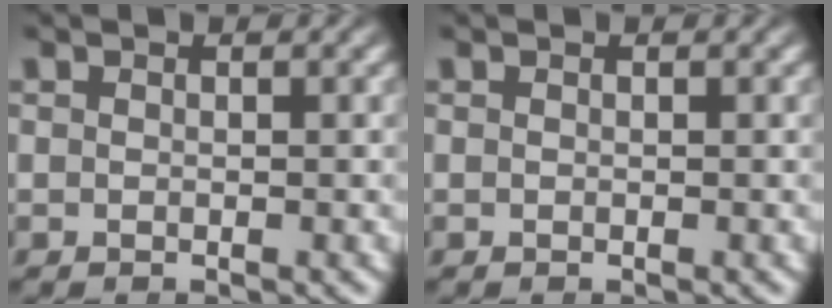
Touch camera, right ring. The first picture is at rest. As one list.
[{"total": 0.0}]